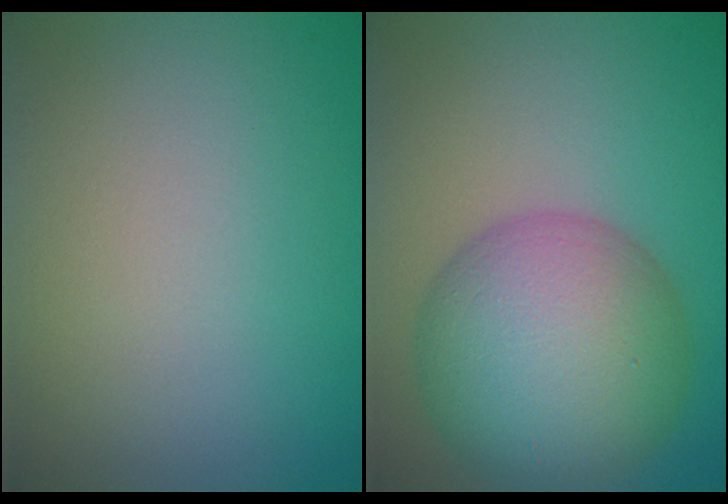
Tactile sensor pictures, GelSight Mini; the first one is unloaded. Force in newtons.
{"total": 10.3, "press": 10.3, "slide": 0.2}